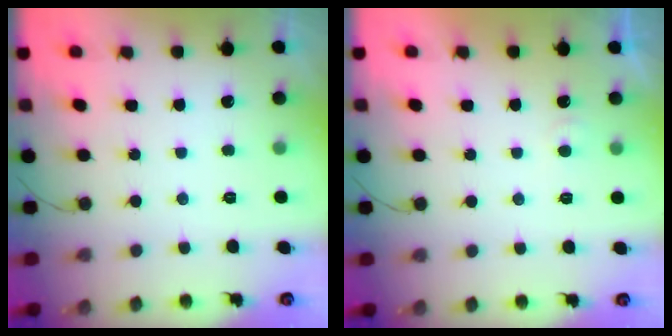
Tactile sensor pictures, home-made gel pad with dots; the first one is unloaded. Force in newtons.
{"total": 3.3, "press": 3.3, "slide": 0.2}